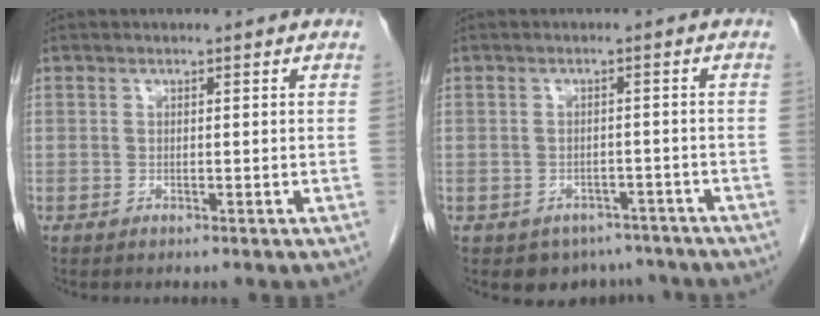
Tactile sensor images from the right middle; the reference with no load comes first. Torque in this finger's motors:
{"motor_torque": [0.02, -0.01, -0.05, 0.00]}